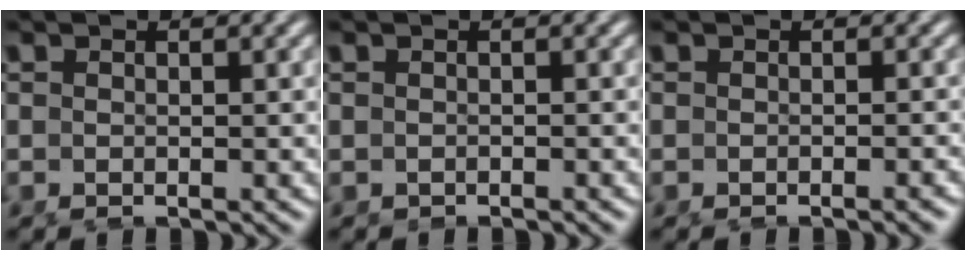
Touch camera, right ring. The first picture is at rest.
{"total": 0.9, "force": [-0.9, -0.1, 0.2], "torque": [-0.005, -0.006, -0.010]}
{"total": 1.0, "force": [-0.8, -0.3, 0.4], "torque": [-0.005, 0.004, -0.014]}